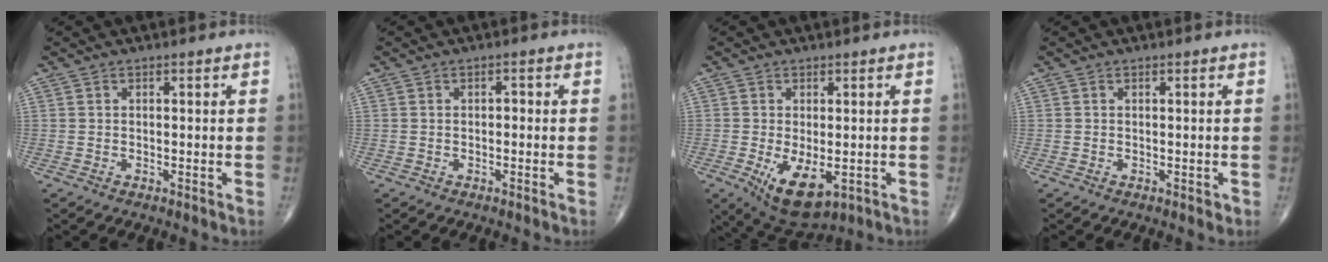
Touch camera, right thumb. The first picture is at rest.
{"total": 1.0, "force": [-0.1, 0.6, 0.8], "torque": [-0.007, 0.006, -0.003]}
{"total": 8.8, "force": [-2.4, 4.3, 7.3], "torque": [-0.116, -0.017, -0.021]}
{"total": 0.6, "force": [-0.1, 0.4, 0.4], "torque": [-0.001, 0.001, -0.002]}